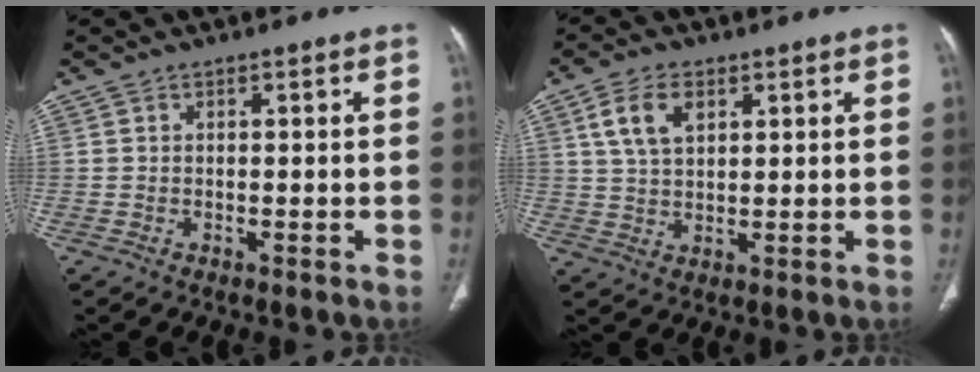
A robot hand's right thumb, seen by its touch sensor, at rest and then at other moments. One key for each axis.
{"total": 7.2, "fx": 3.0, "fy": 4.2, "fz": 4.9, "tx": -0.089, "ty": -0.007, "tz": 0.060}